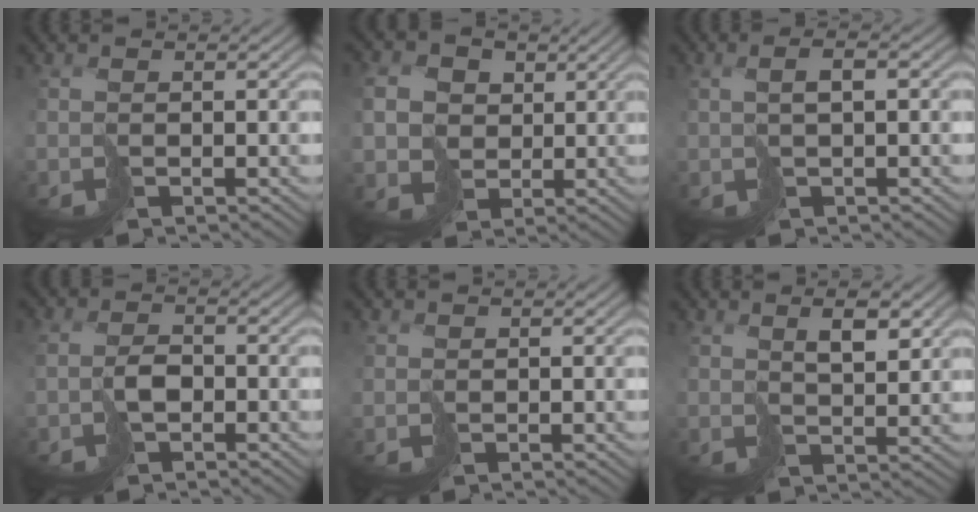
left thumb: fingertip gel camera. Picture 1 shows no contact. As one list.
[{"total": 6.8, "force": [1.6, 6.0, 2.6], "torque": [-0.100, 0.011, 0.028]}, {"total": 2.2, "force": [0.6, 0.5, 2.1], "torque": [-0.039, 0.007, 0.011]}, {"total": 2.2, "force": [-0.7, 1.5, 1.4], "torque": [-0.031, 0.004, -0.016]}, {"total": 0.9, "force": [0.4, 0.7, -0.3], "torque": [0.006, -0.004, 0.010]}, {"total": 3.9, "force": [2.7, 1.0, 2.6], "torque": [-0.043, -0.001, 0.053]}]